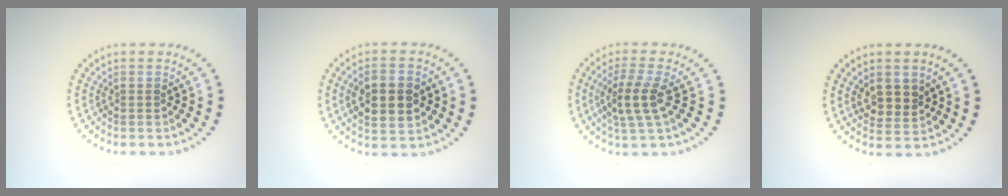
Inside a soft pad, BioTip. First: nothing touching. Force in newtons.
{"total": 5.5, "press": 5.5, "slide": 0.3}
{"total": 3.3, "press": 2.9, "slide": 1.5}
{"total": 2.7, "press": 2.5, "slide": 1.0}